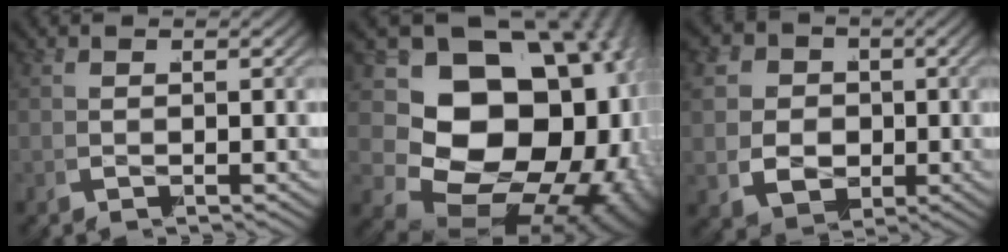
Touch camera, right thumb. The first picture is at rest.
{"total": 30.2, "force": [-1.7, 21.8, 20.8], "torque": [-0.382, -0.048, -0.014]}
{"total": 11.2, "force": [0.3, 9.4, 6.0], "torque": [-0.126, -0.034, 0.013]}